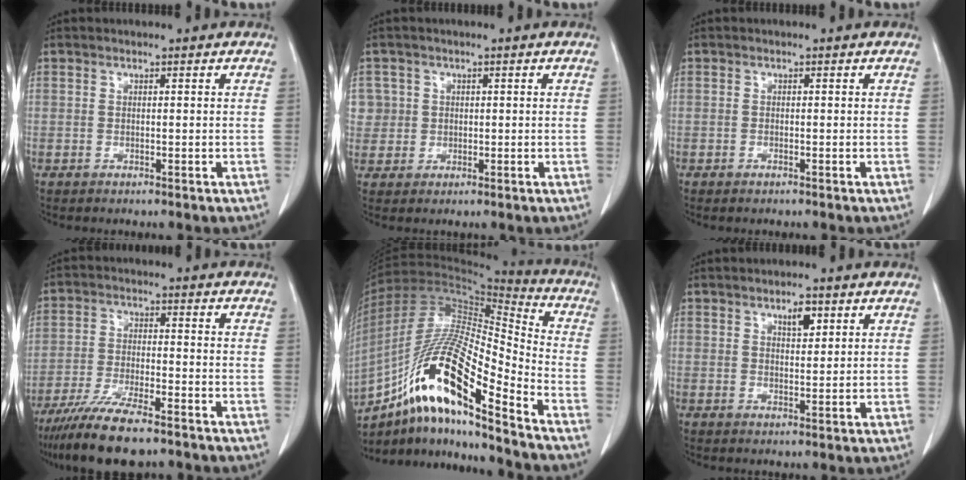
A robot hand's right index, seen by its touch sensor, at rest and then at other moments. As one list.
[{"total": 4.3, "force": [1.0, 4.2, -0.1], "torque": [0.017, 0.011, 0.022]}, {"total": 0.0}, {"total": 11.5, "force": [-8.9, 2.0, 7.1], "torque": [-0.125, -0.026, -0.150]}, {"total": 19.5, "force": [-11.7, 2.4, 15.4], "torque": [-0.305, -0.004, -0.211]}, {"total": 3.0, "force": [1.7, 1.2, 2.2], "torque": [-0.034, -0.003, 0.029]}]